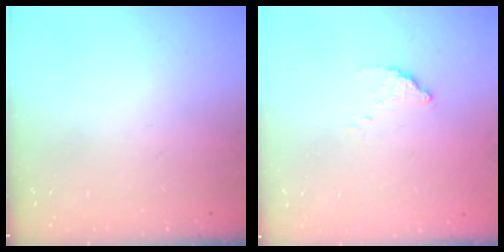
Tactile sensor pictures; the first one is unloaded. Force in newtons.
{"total": 2.8, "press": 2.8, "slide": 0.1}